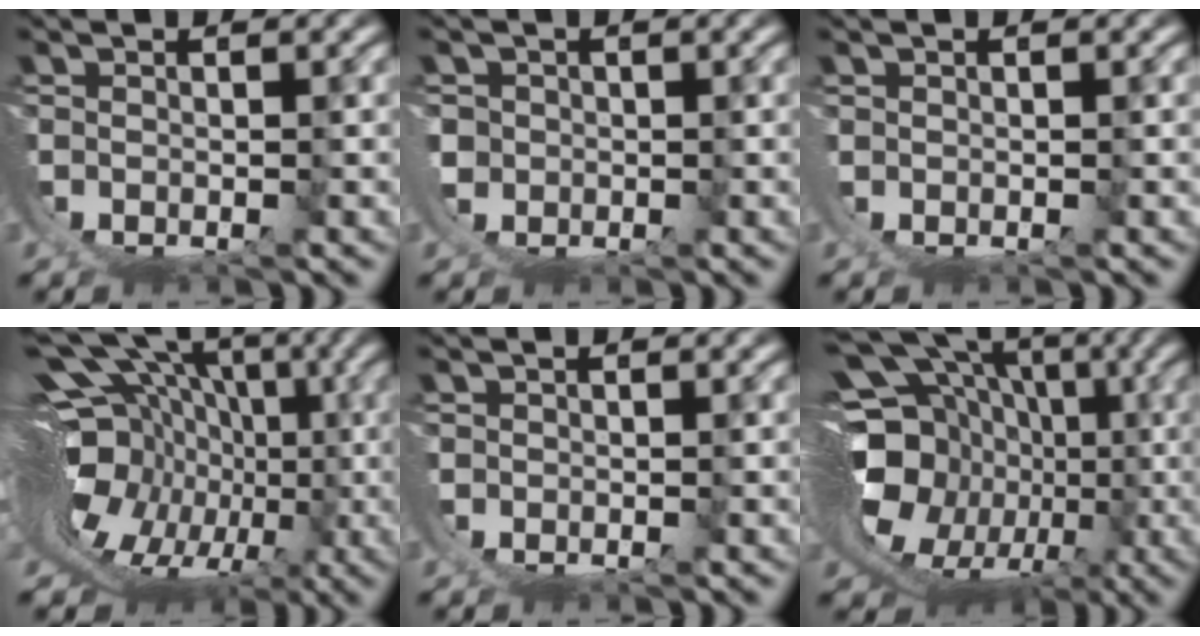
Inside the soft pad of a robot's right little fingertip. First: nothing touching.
{"total": 4.5, "force": [0.0, 4.2, 1.5], "torque": [-0.052, -0.023, 0.005]}
{"total": 0.6, "force": [0.6, -0.2, 0.0], "torque": [0.000, 0.005, 0.010]}
{"total": 16.7, "force": [-1.0, 11.8, 11.8], "torque": [-0.194, -0.040, -0.001]}
{"total": 1.0, "force": [0.2, 1.0, 0.1], "torque": [-0.012, -0.002, 0.005]}
{"total": 20.0, "force": [-0.4, 15.1, 13.1], "torque": [-0.215, -0.026, -0.008]}